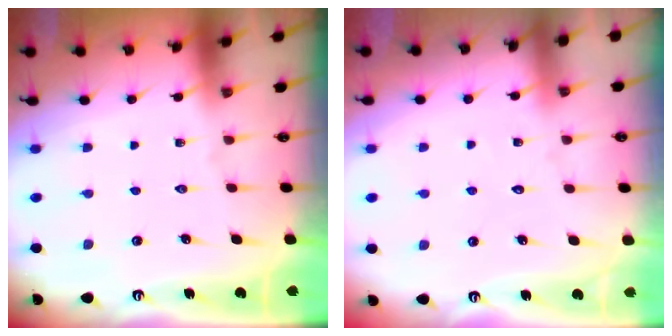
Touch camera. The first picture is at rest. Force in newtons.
{"total": 2.8, "press": 2.8, "slide": 0.3}